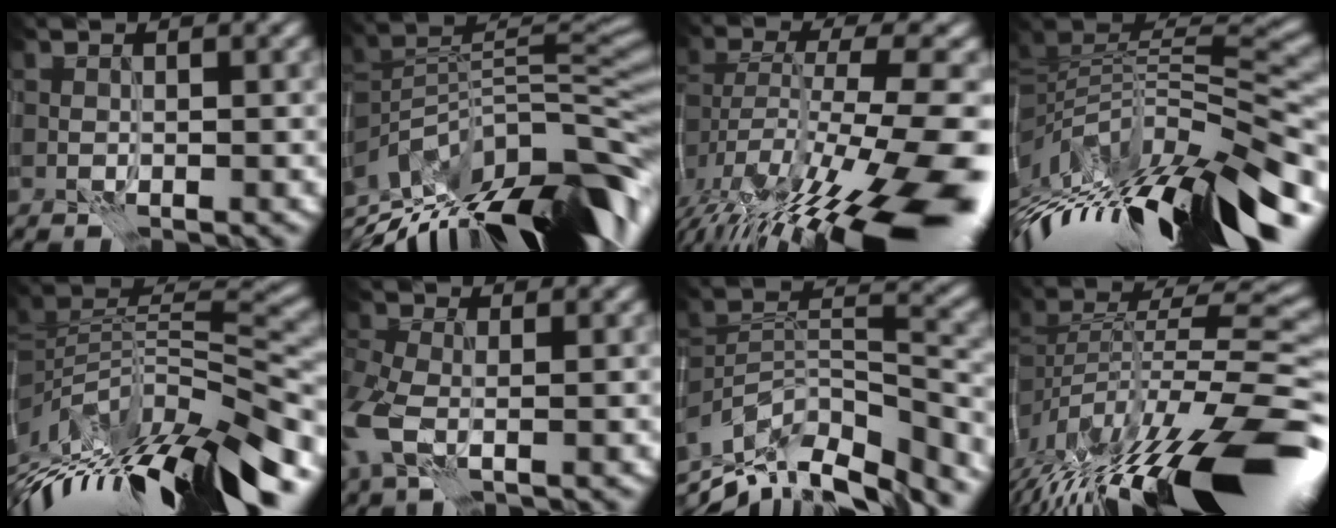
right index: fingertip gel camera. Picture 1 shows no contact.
{"total": 14.4, "force": [-8.6, 5.7, 10.1], "torque": [-0.188, 0.006, -0.132]}
{"total": 15.6, "force": [-7.9, 4.1, 12.9], "torque": [-0.225, 0.008, -0.120]}
{"total": 13.8, "force": [-4.5, 4.6, 12.3], "torque": [-0.215, 0.012, -0.061]}
{"total": 13.5, "force": [-6.2, 4.2, 11.2], "torque": [-0.199, 0.014, -0.094]}
{"total": 5.6, "force": [-1.4, 3.5, 4.2], "torque": [-0.114, -0.013, -0.031]}
{"total": 12.6, "force": [-9.7, 4.5, 6.5], "torque": [-0.131, 0.018, -0.154]}
{"total": 16.2, "force": [-10.0, 4.7, 11.8], "torque": [-0.210, 0.000, -0.159]}